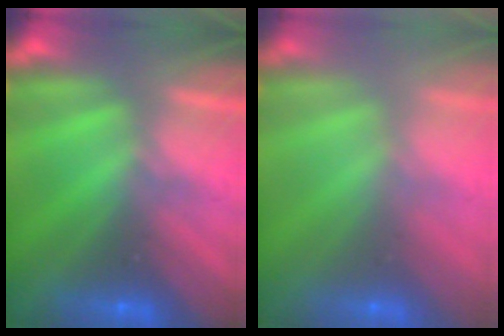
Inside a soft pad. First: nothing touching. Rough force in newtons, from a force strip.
{"total": 2.5}